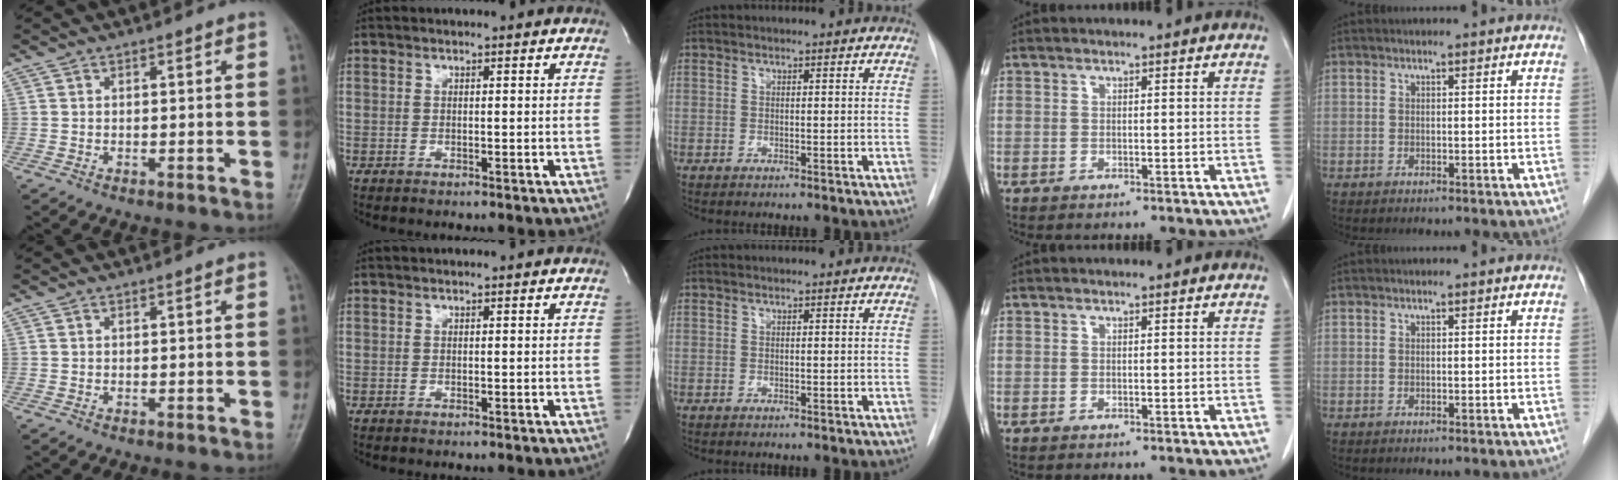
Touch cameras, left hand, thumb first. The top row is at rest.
{}